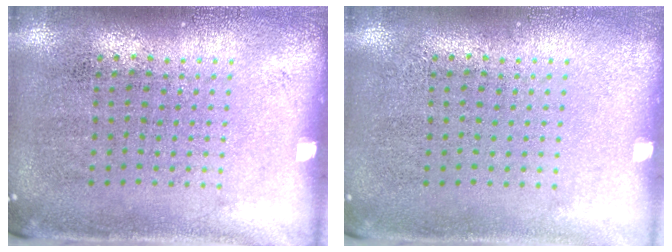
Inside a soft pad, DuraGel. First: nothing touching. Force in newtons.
{"total": 0.0}